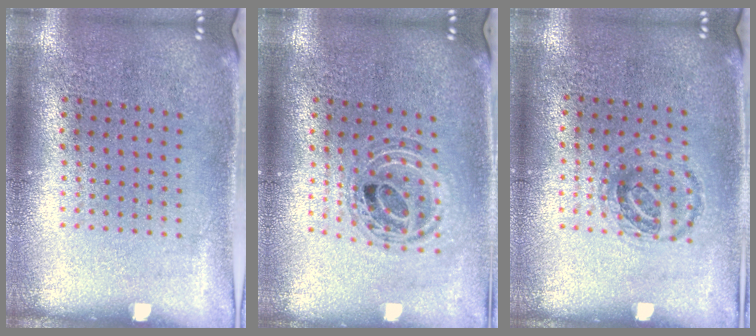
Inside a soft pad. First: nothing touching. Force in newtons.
{"total": 0.7, "press": 0.7, "slide": 0.1}
{"total": 0.9, "press": 0.8, "slide": 0.3}